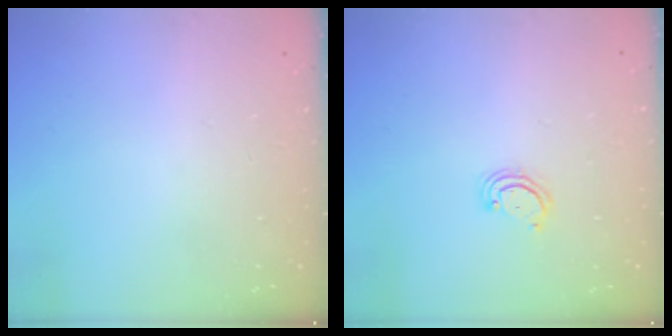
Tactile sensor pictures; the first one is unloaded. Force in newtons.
{"total": 3.3, "press": 3.2, "slide": 0.4}